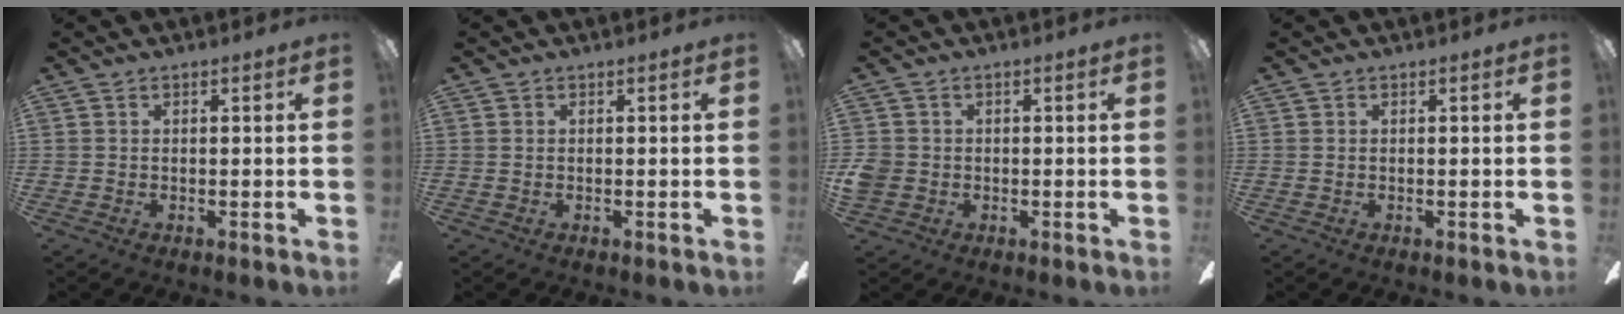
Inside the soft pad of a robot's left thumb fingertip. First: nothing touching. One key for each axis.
{"total": 0.0}
{"total": 3.5, "fx": -0.5, "fy": 3.3, "fz": 1.1, "tx": -0.019, "ty": 0.005, "tz": -0.009}
{"total": 0.0}